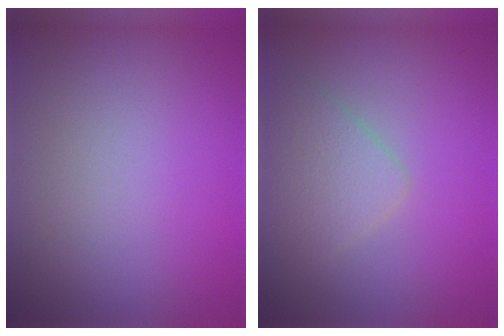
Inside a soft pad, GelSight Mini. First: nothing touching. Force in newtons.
{"total": 2.7, "press": 2.7, "slide": 0.2}